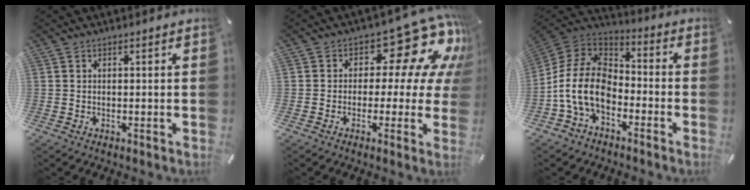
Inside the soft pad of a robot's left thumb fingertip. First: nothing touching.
{"total": 15.9, "force": [8.0, 8.3, 10.9], "torque": [-0.149, -0.054, 0.131]}
{"total": 13.9, "force": [-6.2, 9.0, 8.5], "torque": [-0.188, 0.031, -0.120]}